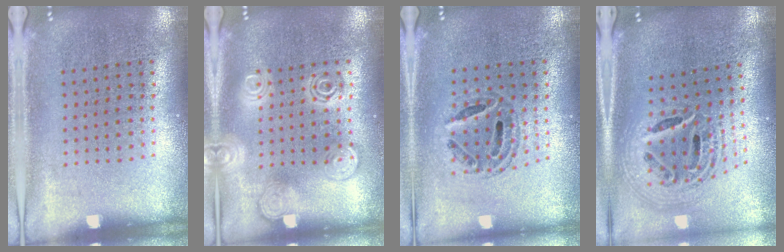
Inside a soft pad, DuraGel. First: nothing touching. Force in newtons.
{"total": 2.8, "press": 2.8, "slide": 0.4}
{"total": 0.7, "press": 0.7, "slide": 0.1}
{"total": 2.3, "press": 1.7, "slide": 1.5}